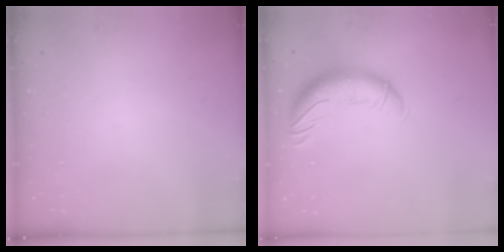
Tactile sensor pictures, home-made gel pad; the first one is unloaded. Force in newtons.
{"total": 12.4, "press": 12.0, "slide": 2.9}